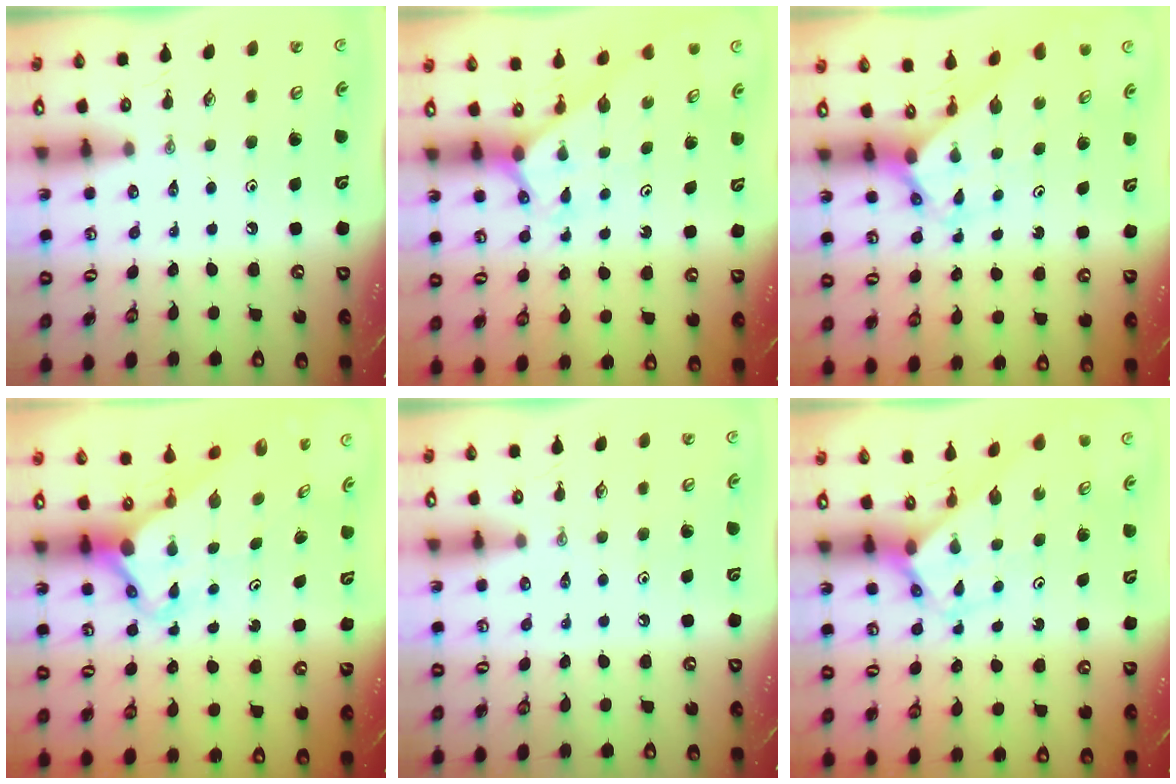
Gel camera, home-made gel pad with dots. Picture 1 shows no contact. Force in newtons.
{"total": 2.8, "press": 2.8, "slide": 0.2}
{"total": 2.3, "press": 2.3, "slide": 0.2}
{"total": 3.6, "press": 3.6, "slide": 0.3}
{"total": 0.0}
{"total": 2.9, "press": 2.9, "slide": 0.2}